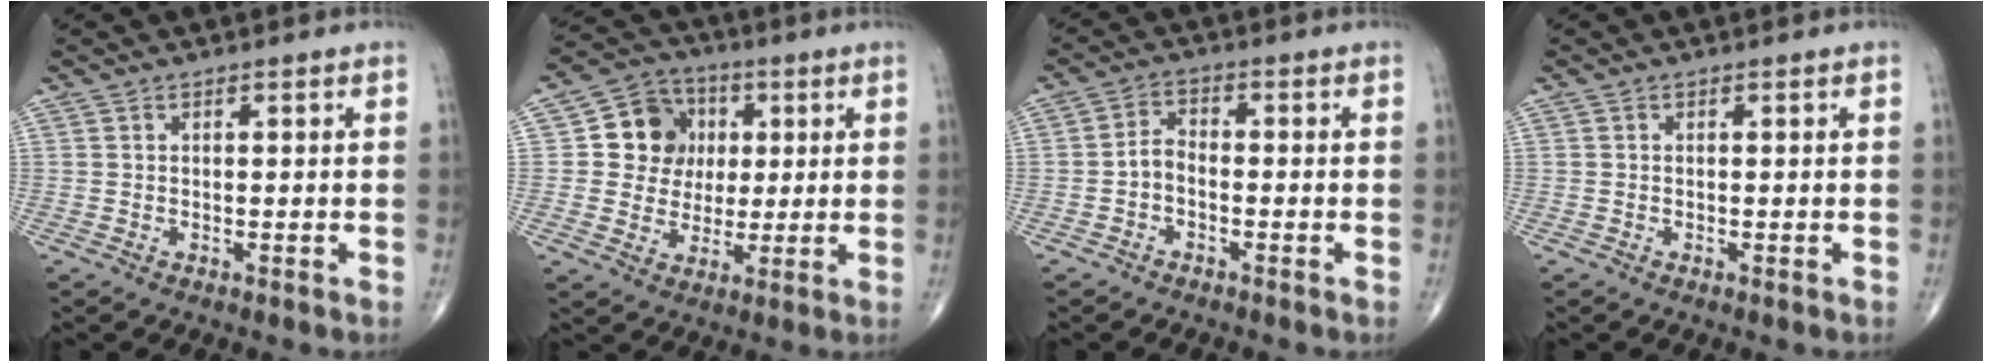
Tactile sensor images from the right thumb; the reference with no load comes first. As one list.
[{"total": 10.6, "force": [2.0, 9.6, 4.0], "torque": [-0.018, 0.004, 0.030]}, {"total": 3.3, "force": [-1.3, 2.1, 2.2], "torque": [-0.036, 0.020, -0.033]}, {"total": 0.0}]